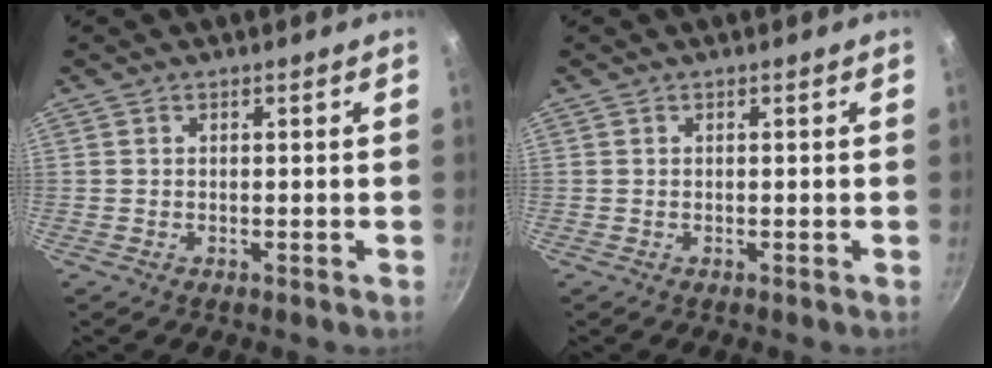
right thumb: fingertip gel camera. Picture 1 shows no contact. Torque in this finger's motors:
{"motor_torque": [1.04, -0.26, -0.22, -0.04, 0.03]}